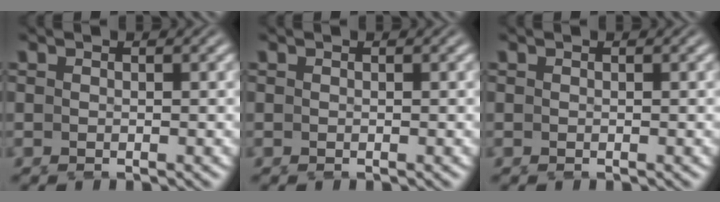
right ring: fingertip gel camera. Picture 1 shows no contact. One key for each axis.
{"total": 0.0}
{"total": 0.0}